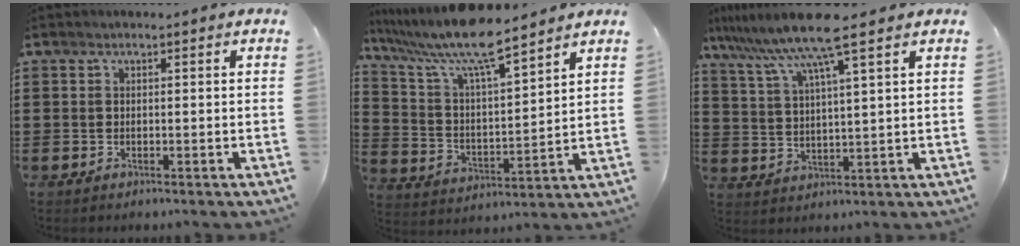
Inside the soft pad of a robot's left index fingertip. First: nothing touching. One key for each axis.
{"total": 9.6, "fx": 8.3, "fy": 0.5, "fz": 4.9, "tx": -0.126, "ty": -0.046, "tz": 0.138}
{"total": 9.9, "fx": 7.6, "fy": -0.4, "fz": 6.3, "tx": -0.146, "ty": -0.028, "tz": 0.127}